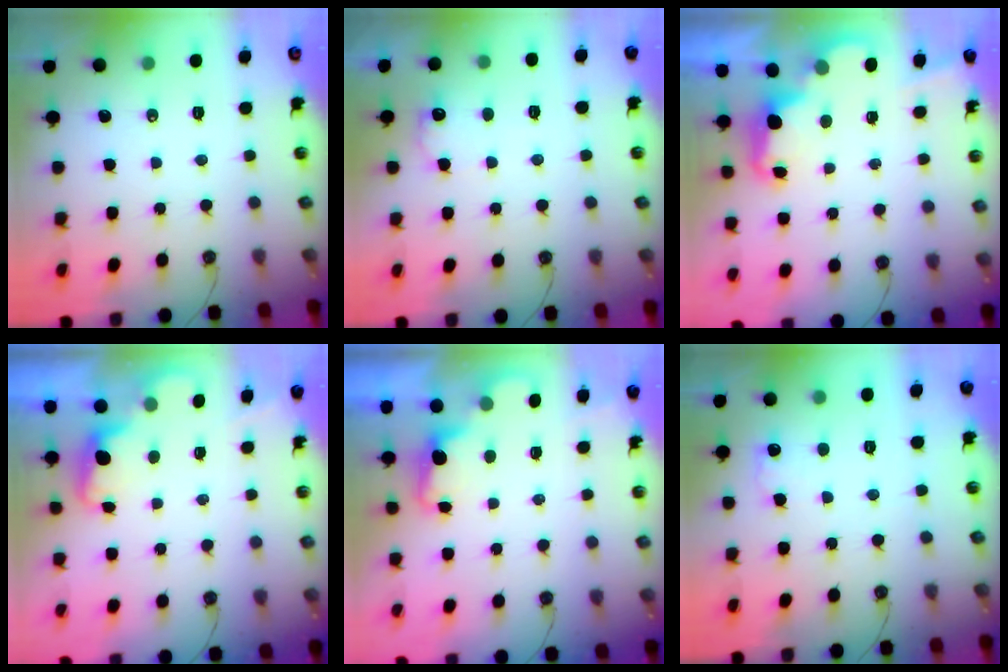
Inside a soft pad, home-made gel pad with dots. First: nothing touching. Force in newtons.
{"total": 7.7, "press": 7.7, "slide": 0.5}
{"total": 2.5, "press": 2.5, "slide": 0.6}
{"total": 2.0, "press": 1.8, "slide": 0.9}
{"total": 2.2, "press": 2.1, "slide": 0.7}
{"total": 5.4, "press": 5.3, "slide": 0.6}